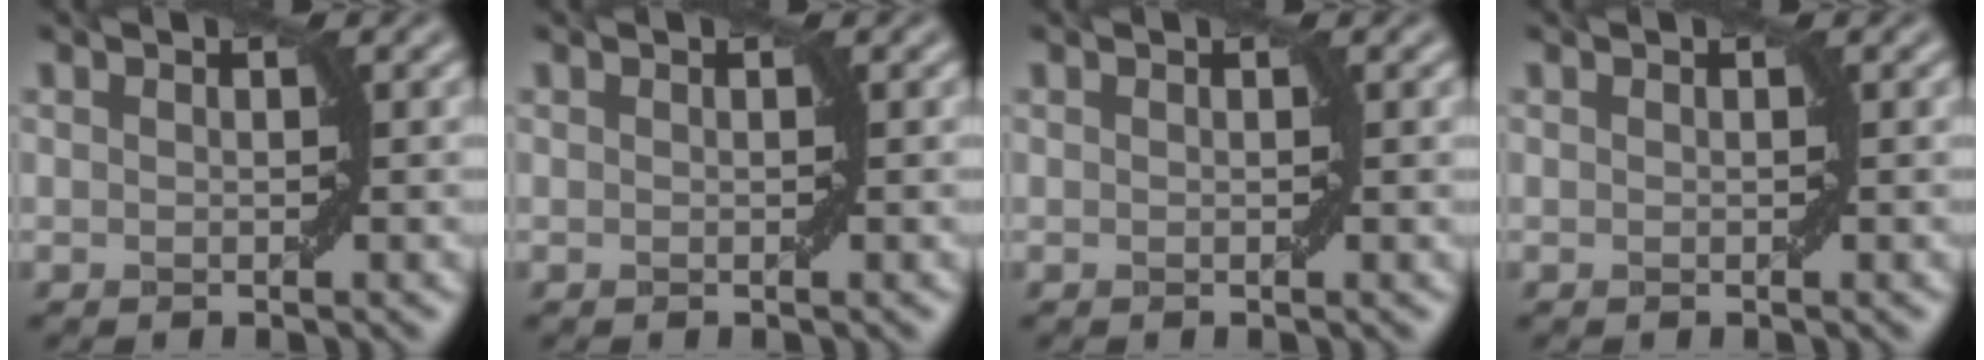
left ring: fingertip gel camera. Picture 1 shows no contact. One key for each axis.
{"total": 0.0}
{"total": 0.0}
{"total": 0.0}